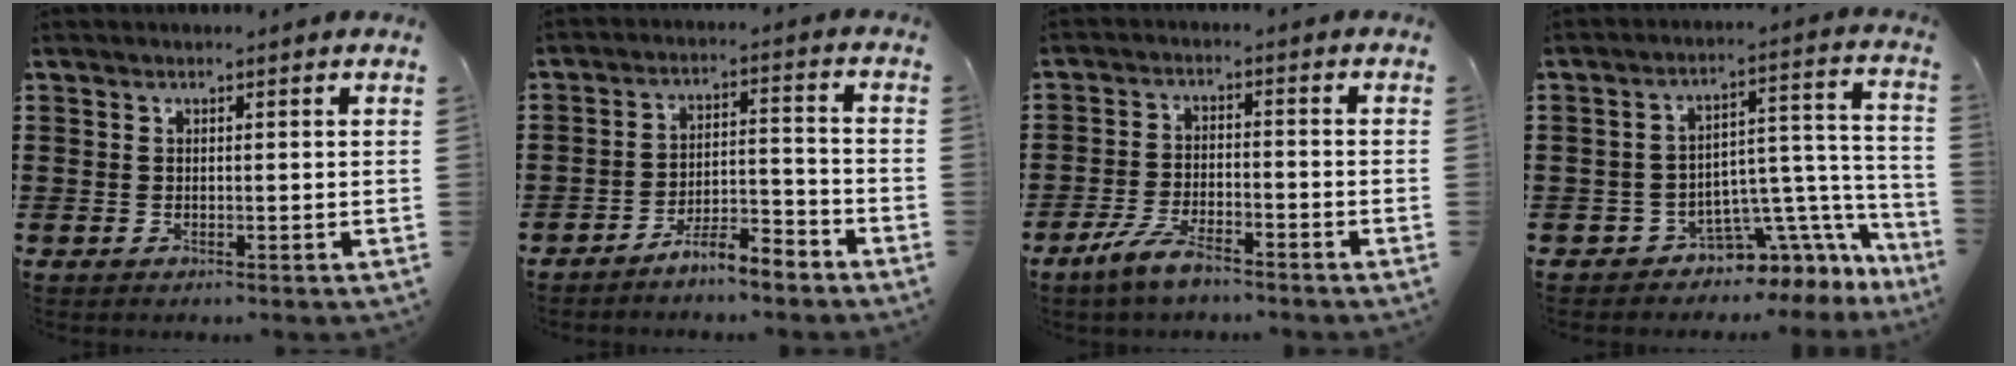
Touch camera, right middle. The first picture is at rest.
{"total": 5.5, "force": [-5.2, 0.4, 1.8], "torque": [-0.039, 0.002, -0.103]}
{"total": 5.7, "force": [-4.4, 1.4, 3.3], "torque": [-0.082, -0.004, -0.086]}
{"total": 5.3, "force": [-4.5, 2.5, 1.5], "torque": [-0.039, -0.016, -0.082]}